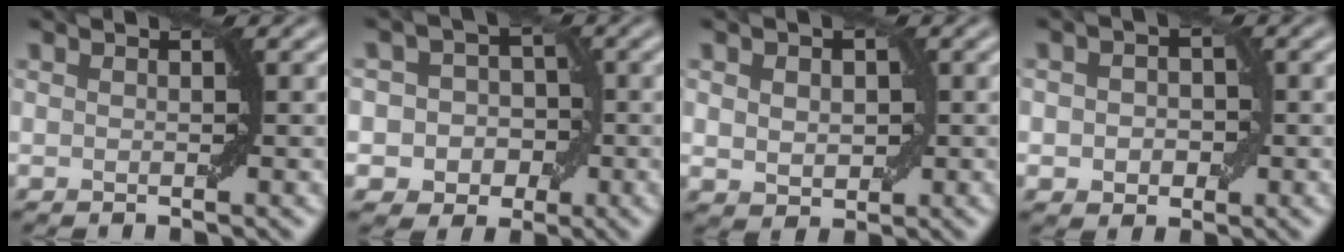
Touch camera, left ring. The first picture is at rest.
{"total": 5.8, "force": [-0.8, 5.4, 1.9], "torque": [-0.009, 0.034, -0.044]}
{"total": 2.6, "force": [0.4, 2.0, 1.6], "torque": [-0.024, 0.000, 0.007]}
{"total": 2.9, "force": [-0.2, 2.4, 1.7], "torque": [-0.009, 0.000, -0.012]}